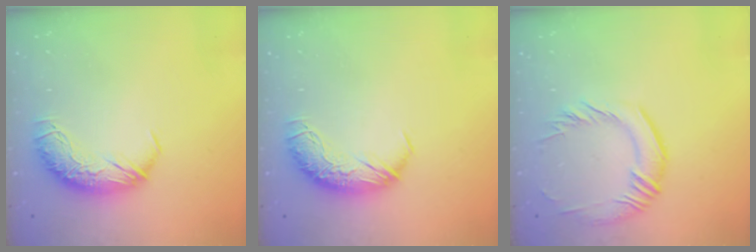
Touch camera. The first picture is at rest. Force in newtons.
{"total": 0.0}
{"total": 2.0, "press": 1.6, "slide": 1.2}